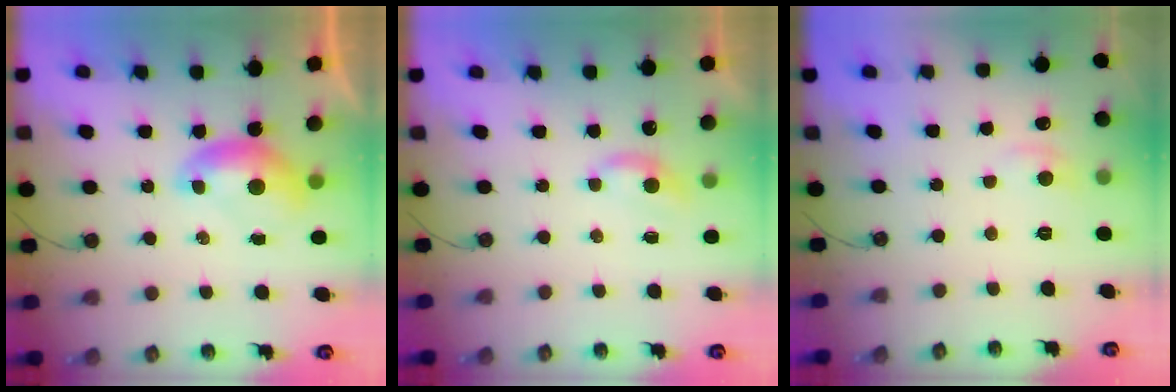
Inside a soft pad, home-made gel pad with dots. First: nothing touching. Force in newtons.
{"total": 1.7, "press": 1.6, "slide": 0.4}
{"total": 1.1, "press": 0.7, "slide": 0.8}